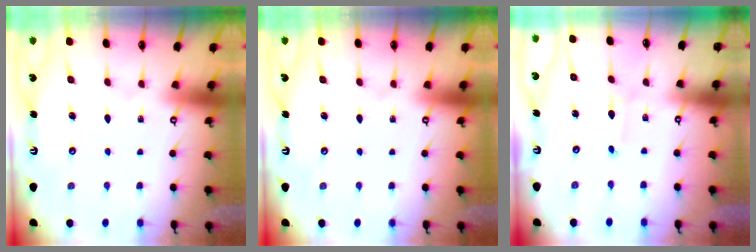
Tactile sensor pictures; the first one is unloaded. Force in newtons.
{"total": 0.0}
{"total": 1.7, "press": 1.7, "slide": 0.1}